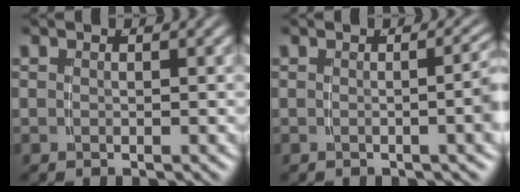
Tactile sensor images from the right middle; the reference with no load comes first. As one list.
[{"total": 3.3, "force": [-0.2, 0.6, 3.2], "torque": [-0.023, 0.013, -0.010]}]